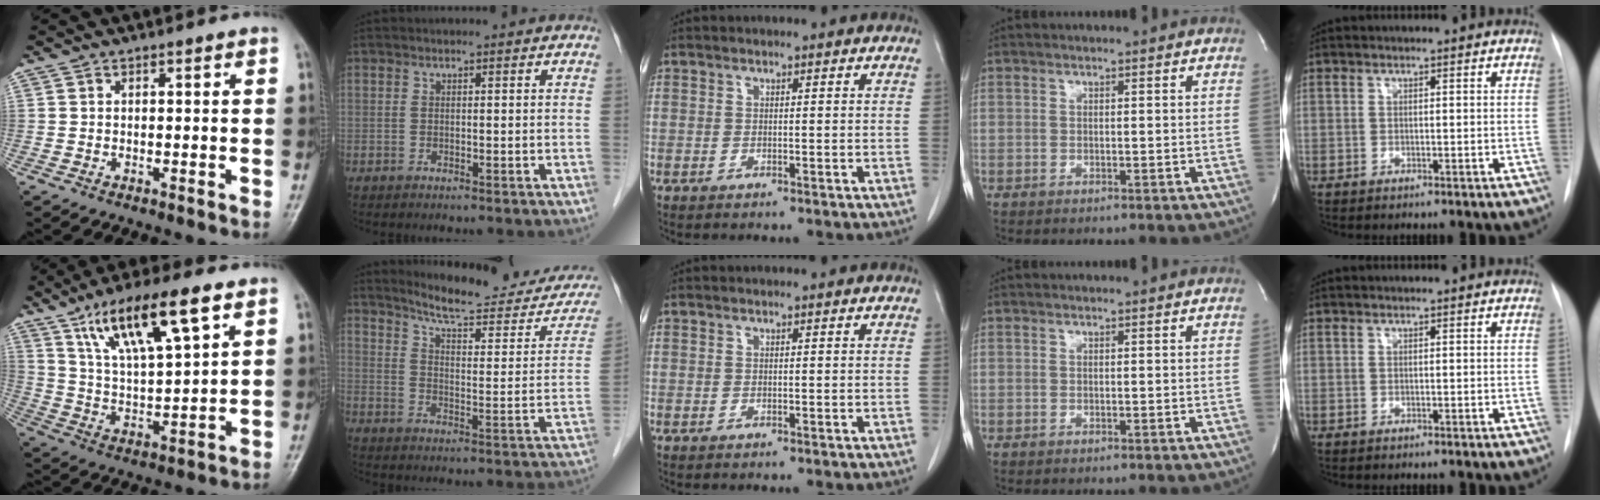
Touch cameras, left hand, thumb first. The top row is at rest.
{"thumb": {"total": 16.2, "force": [8.8, 4.4, 13.0], "torque": [-0.217, -0.023, 0.165]}, "index": {"total": 18.7, "force": [17.2, 3.2, 6.4], "torque": [-0.076, -0.053, 0.216]}}